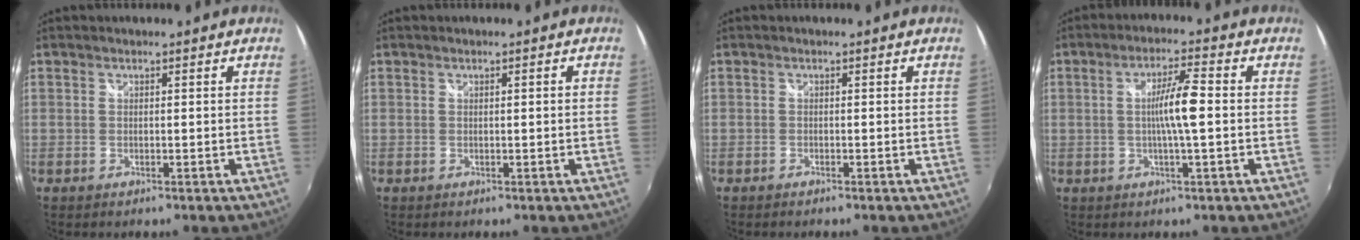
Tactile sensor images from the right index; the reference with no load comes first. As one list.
[{"total": 0.9, "force": [-0.1, 0.0, 0.9], "torque": [-0.010, 0.002, -0.001]}, {"total": 0.7, "force": [-0.6, 0.2, 0.2], "torque": [-0.006, -0.004, -0.014]}, {"total": 6.4, "force": [-0.3, 0.1, 6.4], "torque": [-0.114, 0.002, -0.004]}]